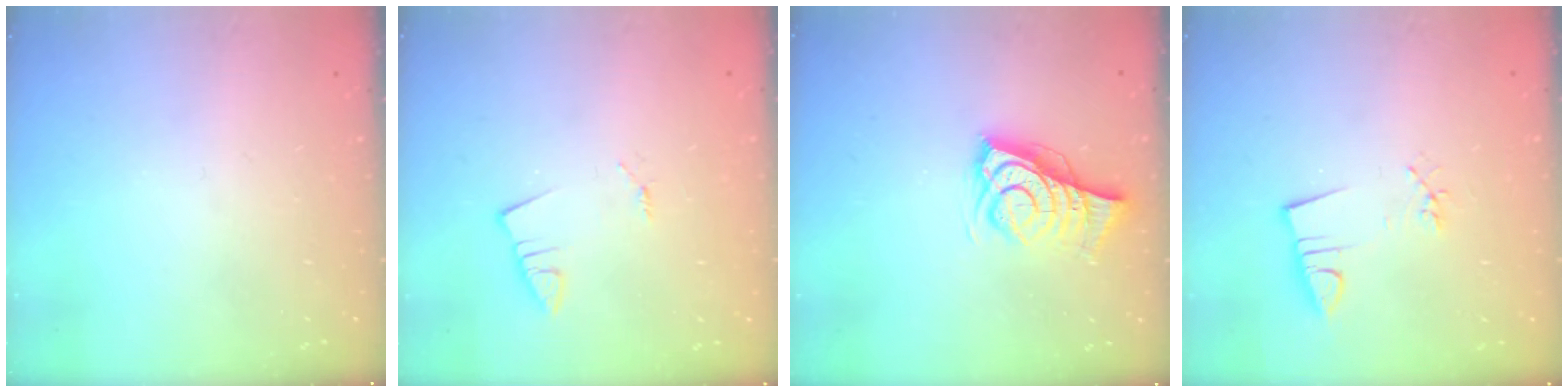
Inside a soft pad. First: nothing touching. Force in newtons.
{"total": 1.3, "press": 1.3, "slide": 0.1}
{"total": 9.2, "press": 8.9, "slide": 2.5}
{"total": 3.2, "press": 1.8, "slide": 2.7}